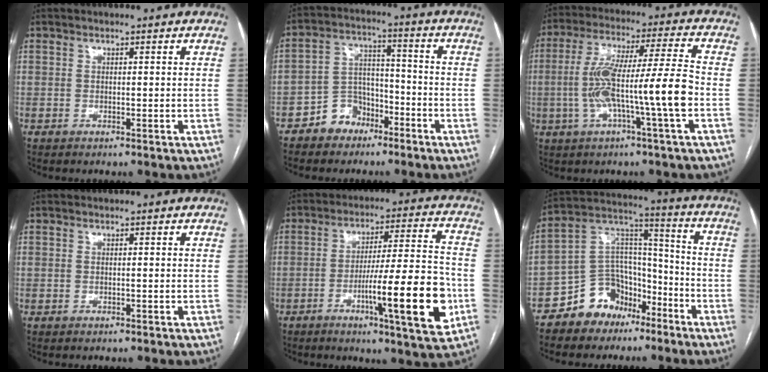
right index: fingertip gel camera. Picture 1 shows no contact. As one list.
[{"total": 7.0, "force": [-4.6, 4.9, 1.9], "torque": [-0.035, 0.022, -0.079]}, {"total": 13.3, "force": [-2.9, -0.4, 13.0], "torque": [-0.253, 0.019, -0.054]}, {"total": 0.0}, {"total": 16.4, "force": [-5.3, 0.6, 15.5], "torque": [-0.244, -0.006, -0.080]}, {"total": 11.6, "force": [-7.8, 8.0, 3.3], "torque": [-0.062, 0.064, -0.136]}]